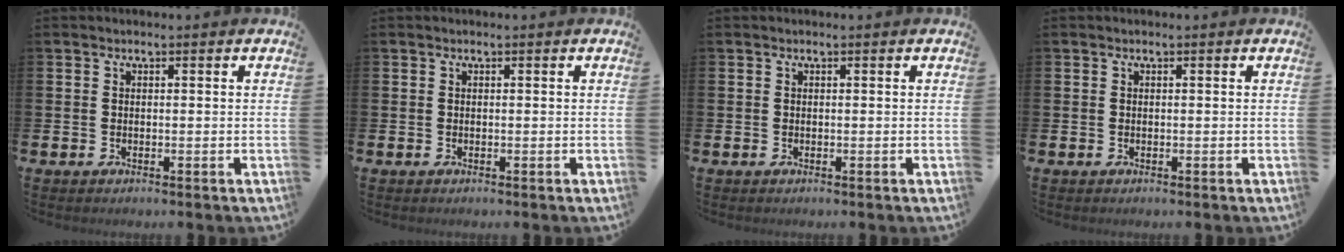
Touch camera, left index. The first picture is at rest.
{"total": 0.0}
{"total": 0.0}
{"total": 0.0}